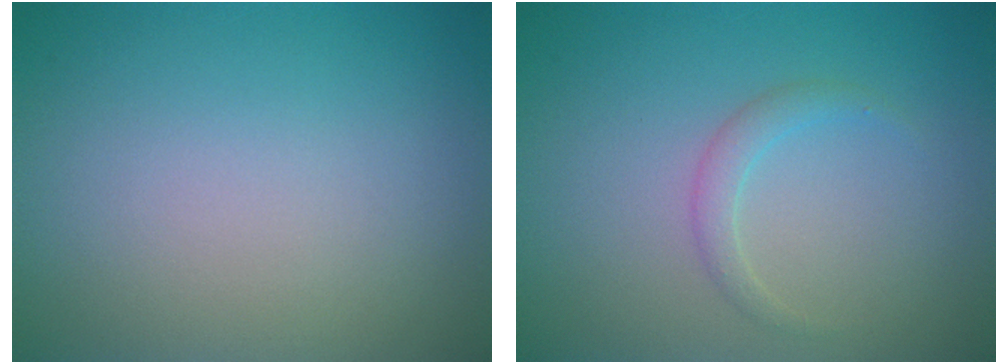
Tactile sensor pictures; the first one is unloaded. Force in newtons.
{"total": 1.3, "press": 1.2, "slide": 0.2}